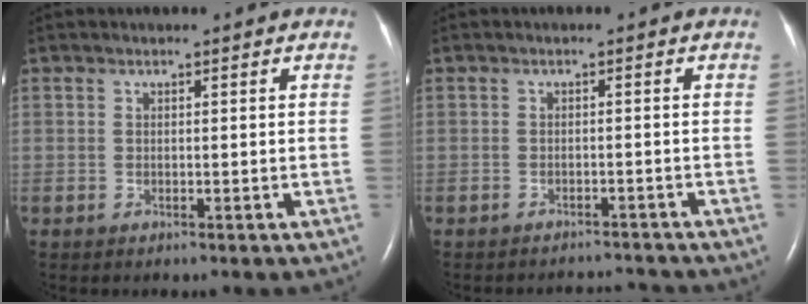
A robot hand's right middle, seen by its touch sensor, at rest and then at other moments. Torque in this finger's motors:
{"motor_torque": [0.00, -0.01, -0.03, -0.01]}